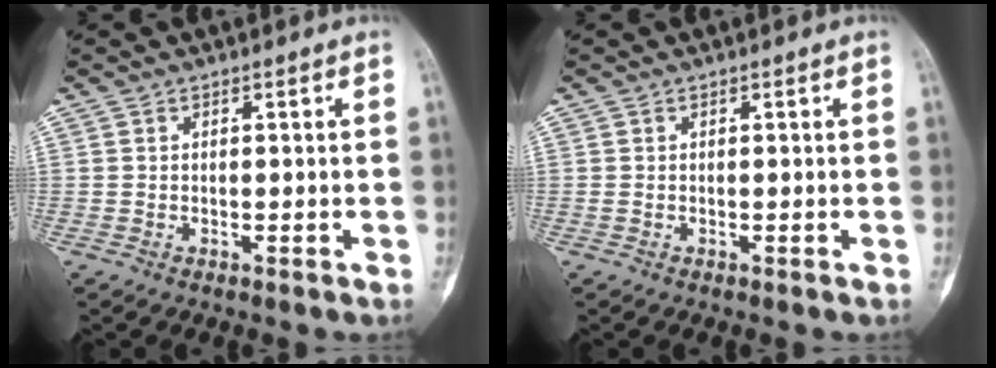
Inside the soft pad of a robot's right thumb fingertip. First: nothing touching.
{"total": 0.0}